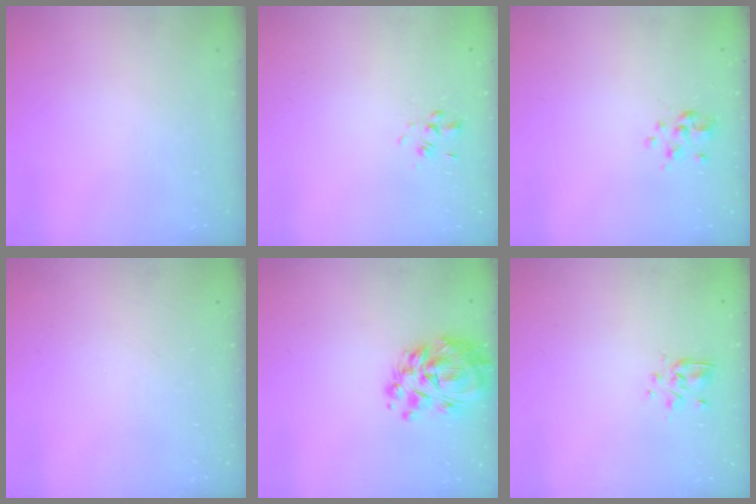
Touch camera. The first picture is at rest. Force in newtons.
{"total": 0.9, "press": 0.7, "slide": 0.6}
{"total": 2.9, "press": 2.8, "slide": 0.9}
{"total": 0.0}
{"total": 13.2, "press": 12.4, "slide": 4.6}
{"total": 3.5, "press": 3.3, "slide": 1.1}